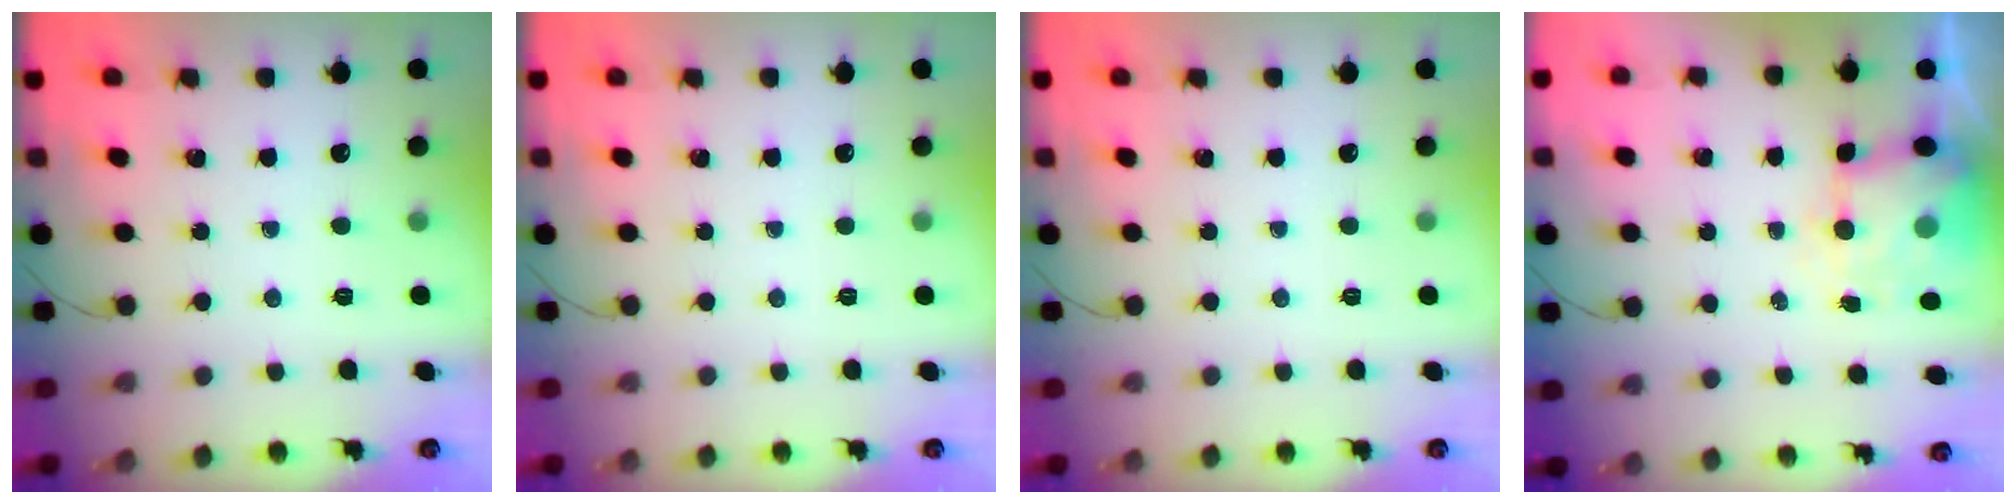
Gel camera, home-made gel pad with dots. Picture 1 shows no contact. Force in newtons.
{"total": 0.0}
{"total": 0.0}
{"total": 5.4, "press": 5.2, "slide": 1.4}